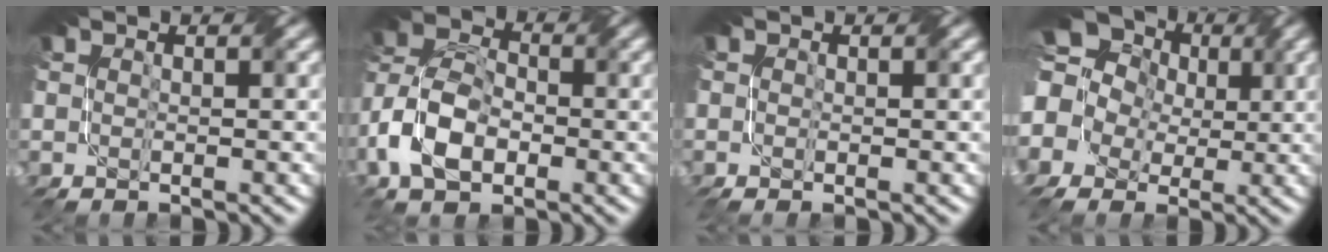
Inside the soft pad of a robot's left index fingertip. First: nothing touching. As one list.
[{"total": 7.6, "force": [-3.0, 4.7, 5.1], "torque": [-0.107, 0.007, -0.067]}, {"total": 0.0}, {"total": 13.7, "force": [2.8, 11.8, 6.4], "torque": [-0.166, 0.040, 0.007]}]